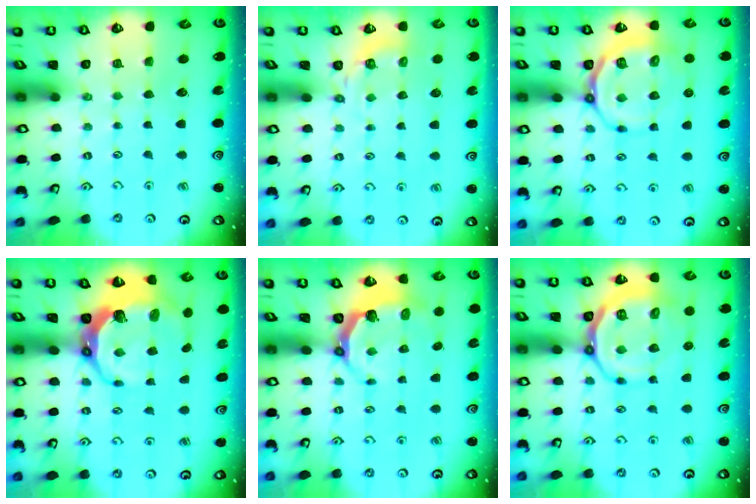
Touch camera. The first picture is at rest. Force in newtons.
{"total": 3.5, "press": 2.6, "slide": 2.4}
{"total": 11.7, "press": 11.4, "slide": 2.9}
{"total": 10.8, "press": 9.5, "slide": 5.2}
{"total": 4.3, "press": 2.9, "slide": 3.3}
{"total": 13.1, "press": 12.7, "slide": 3.2}